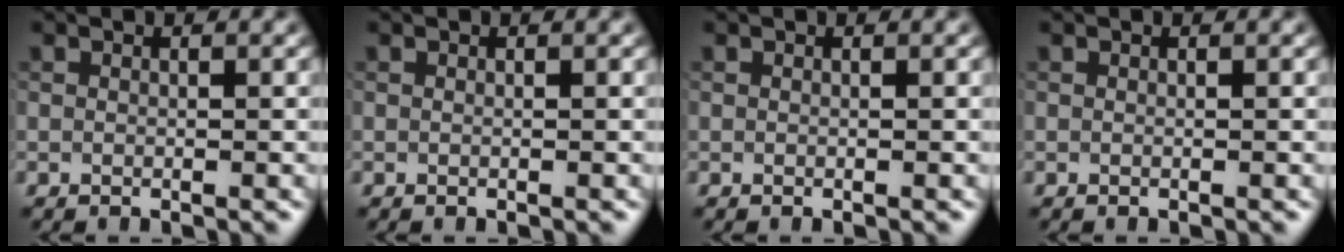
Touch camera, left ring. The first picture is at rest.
{"total": 0.0}
{"total": 0.0}
{"total": 0.0}